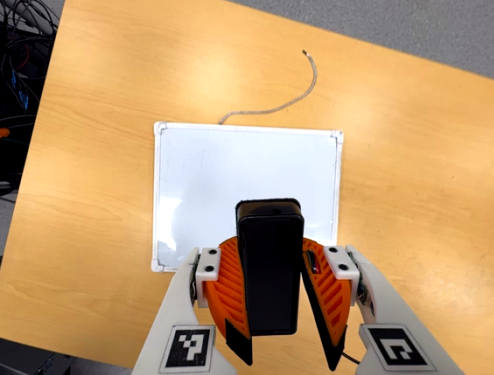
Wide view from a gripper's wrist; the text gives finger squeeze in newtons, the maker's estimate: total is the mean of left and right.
{"total": 9.5, "left": 9.8, "right": 9.3}